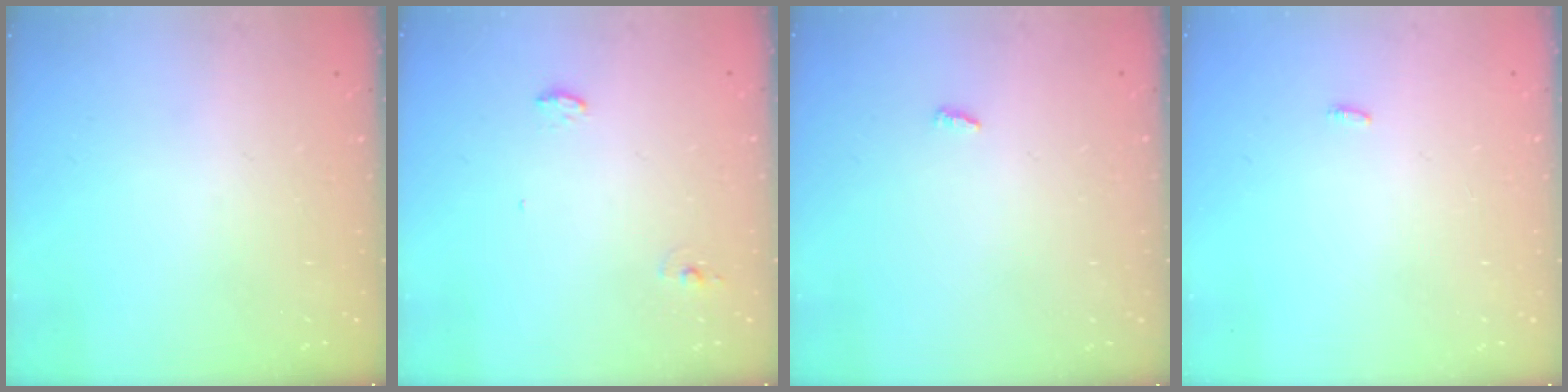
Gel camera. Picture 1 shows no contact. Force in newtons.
{"total": 5.1, "press": 4.5, "slide": 2.4}
{"total": 2.7, "press": 2.7, "slide": 0.2}
{"total": 3.3, "press": 1.6, "slide": 2.9}